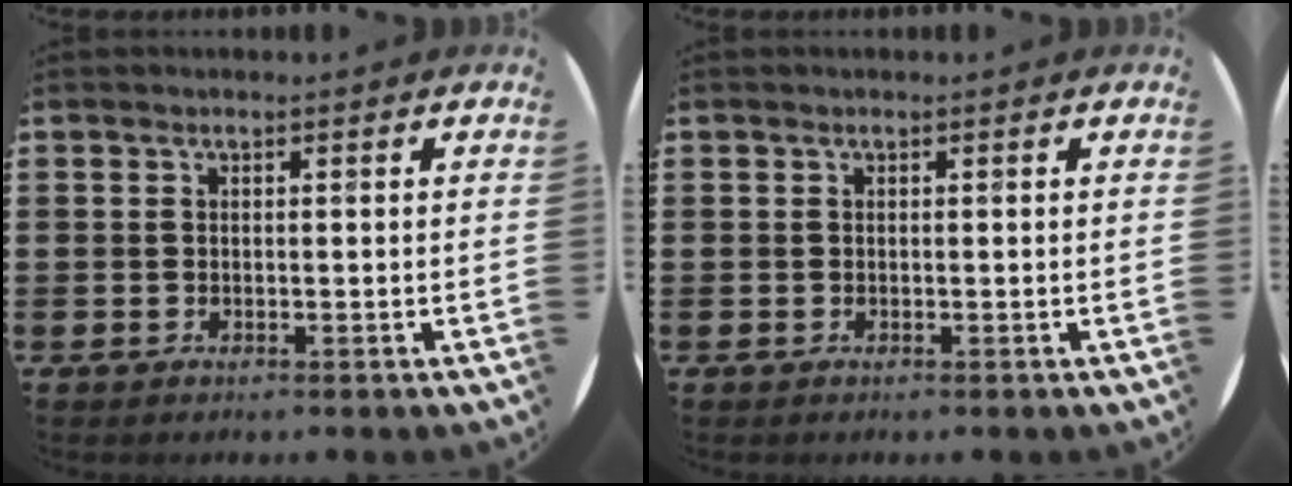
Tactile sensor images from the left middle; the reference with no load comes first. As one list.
[{"total": 0.0}]